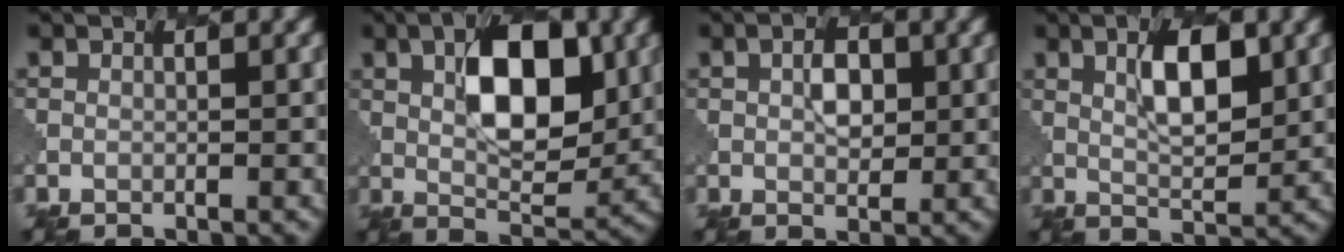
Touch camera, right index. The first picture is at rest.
{"total": 8.4, "force": [2.2, 4.0, 7.1], "torque": [-0.103, 0.006, 0.035]}
{"total": 2.4, "force": [0.7, 1.5, 1.8], "torque": [-0.026, 0.001, 0.011]}
{"total": 5.0, "force": [1.9, 1.8, 4.2], "torque": [-0.072, -0.001, 0.034]}